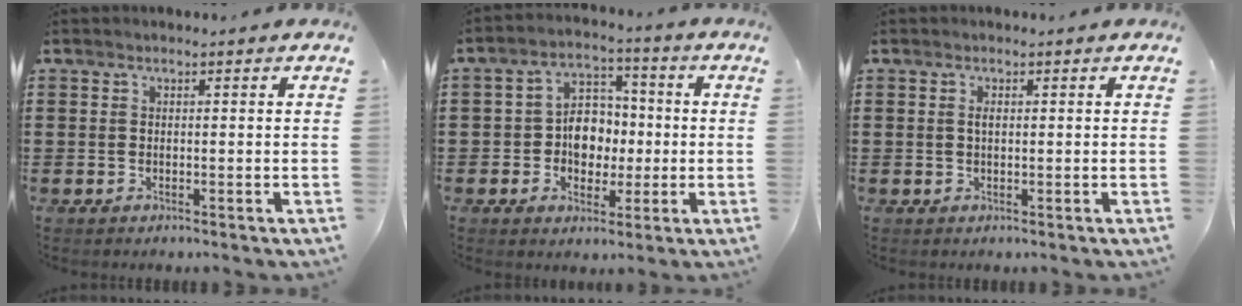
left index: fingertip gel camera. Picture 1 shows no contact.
{"total": 7.1, "force": [-0.8, 5.9, 3.8], "torque": [-0.070, 0.012, -0.019]}
{"total": 0.9, "force": [0.1, 0.4, 0.8], "torque": [-0.017, 0.000, 0.001]}